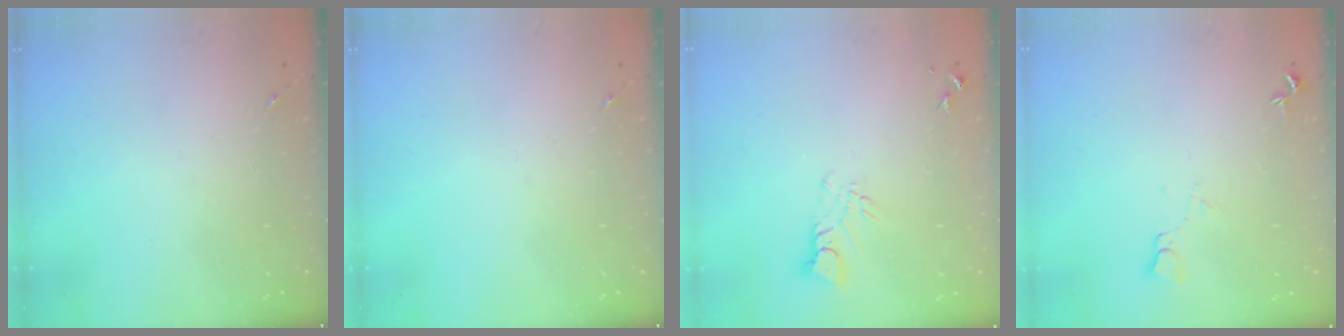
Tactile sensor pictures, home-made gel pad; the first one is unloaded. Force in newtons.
{"total": 0.0}
{"total": 4.8, "press": 4.8, "slide": 0.5}
{"total": 5.6, "press": 5.5, "slide": 0.6}